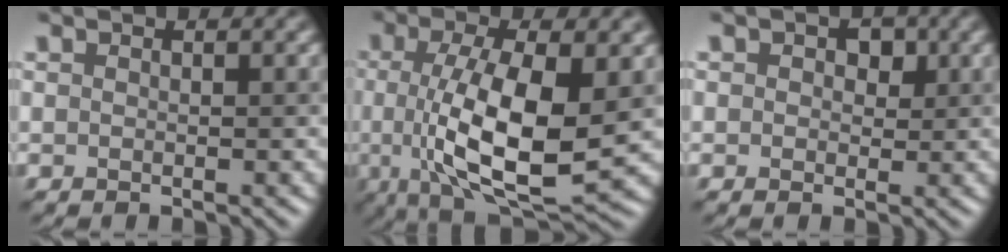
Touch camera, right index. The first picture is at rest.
{"total": 10.0, "force": [-0.5, 3.4, 9.4], "torque": [-0.169, -0.014, 0.001]}
{"total": 1.8, "force": [0.8, 1.5, 0.7], "torque": [-0.008, 0.004, 0.005]}